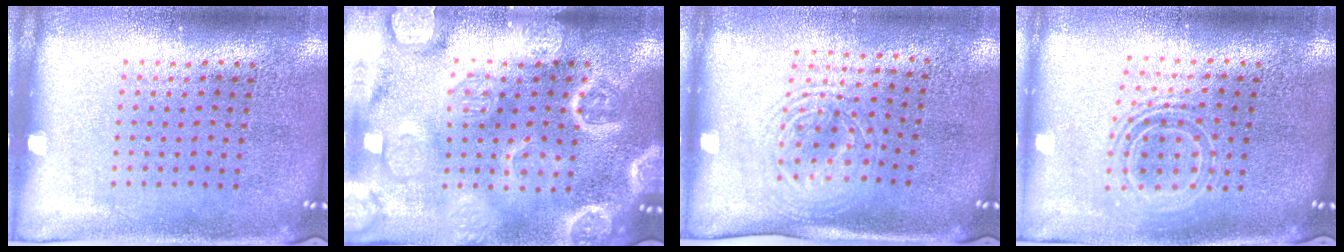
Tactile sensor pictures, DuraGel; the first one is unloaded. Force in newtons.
{"total": 4.5, "press": 4.5, "slide": 0.6}
{"total": 1.6, "press": 1.3, "slide": 0.9}
{"total": 1.7, "press": 1.3, "slide": 1.0}